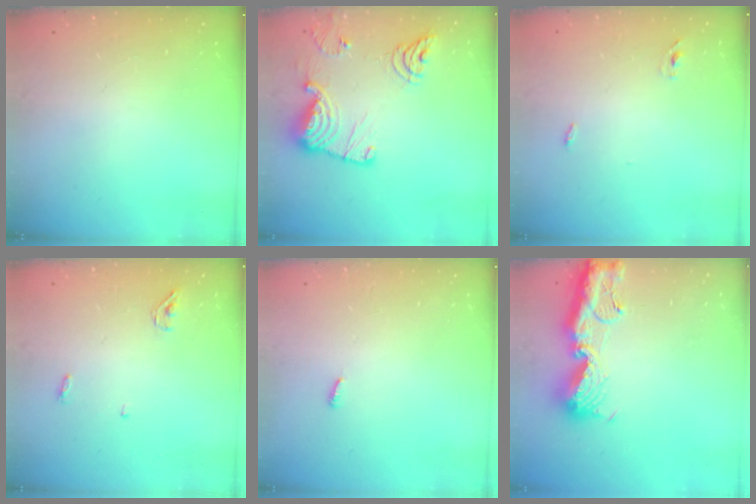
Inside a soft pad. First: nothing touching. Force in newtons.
{"total": 16.6, "press": 16.5, "slide": 1.8}
{"total": 2.9, "press": 2.7, "slide": 1.0}
{"total": 3.4, "press": 3.3, "slide": 1.0}
{"total": 2.6, "press": 2.6, "slide": 0.2}
{"total": 15.0, "press": 14.9, "slide": 1.8}